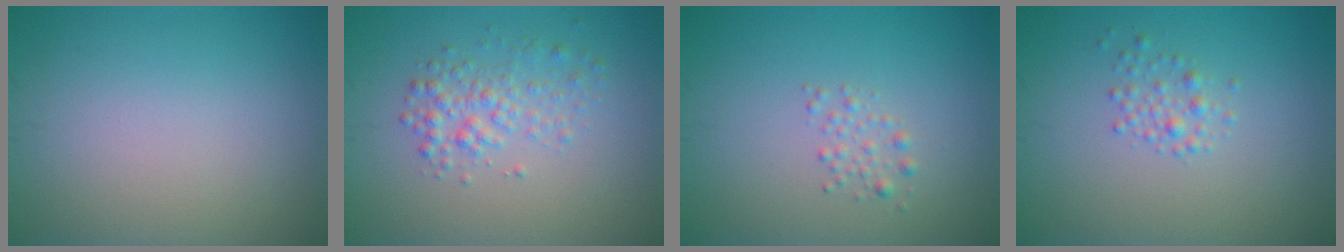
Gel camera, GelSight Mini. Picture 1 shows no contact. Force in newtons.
{"total": 2.5, "press": 2.5, "slide": 0.1}
{"total": 1.2, "press": 1.2, "slide": 0.0}
{"total": 1.4, "press": 1.4, "slide": 0.0}